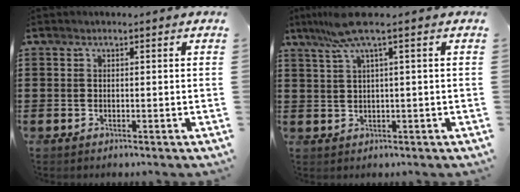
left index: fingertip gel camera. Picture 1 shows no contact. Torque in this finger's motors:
{"motor_torque": [0.72, -0.62, 0.46, 0.14]}